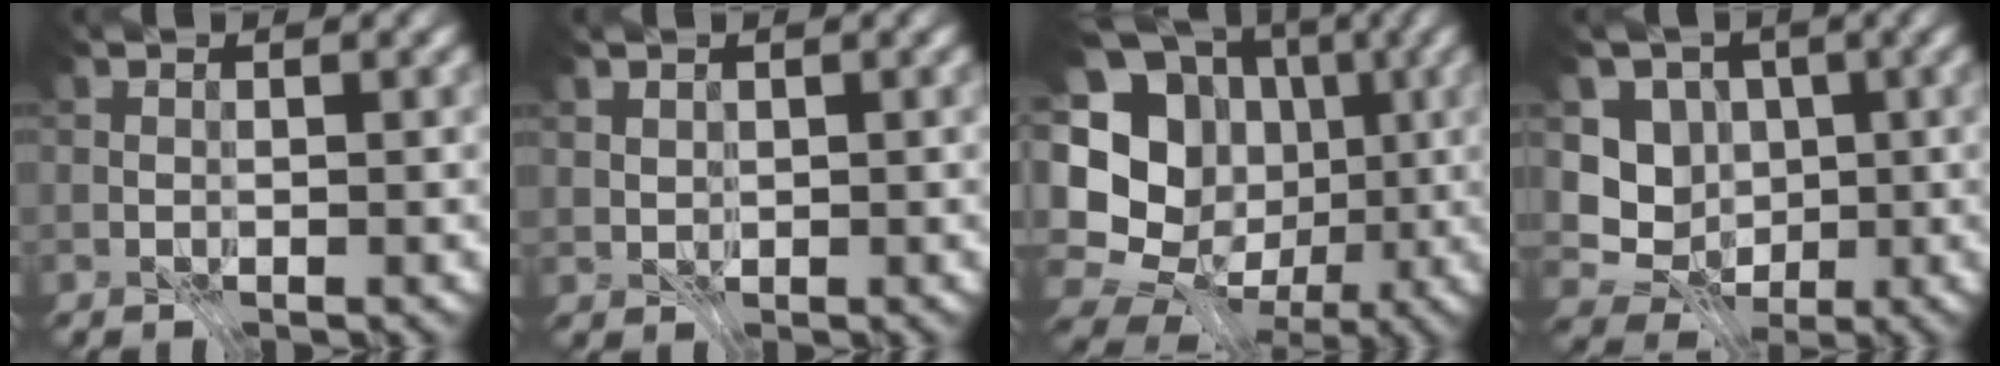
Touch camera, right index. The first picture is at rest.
{"total": 1.3, "force": [0.7, 1.0, 0.5], "torque": [-0.016, -0.004, 0.021]}
{"total": 17.8, "force": [-1.3, 16.0, 7.6], "torque": [-0.181, 0.031, -0.040]}
{"total": 5.2, "force": [-0.4, 4.7, 2.2], "torque": [-0.037, -0.021, -0.014]}